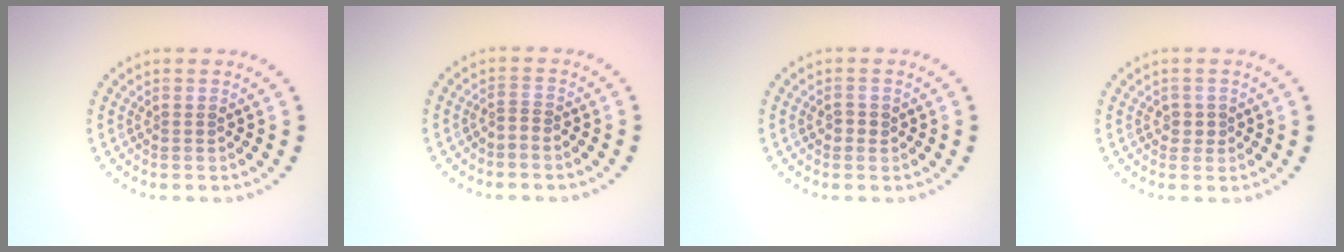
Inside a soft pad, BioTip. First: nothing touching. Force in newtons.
{"total": 0.5, "press": 0.2, "slide": 0.5}
{"total": 1.1, "press": 1.0, "slide": 0.4}
{"total": 1.1, "press": 0.9, "slide": 0.6}